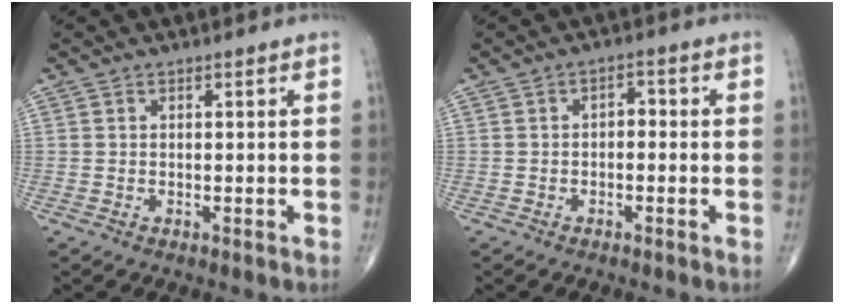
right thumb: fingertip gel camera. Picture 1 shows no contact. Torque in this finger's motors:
{"motor_torque": [0.02, 0.12, 0.02, 0.07, 0.06]}